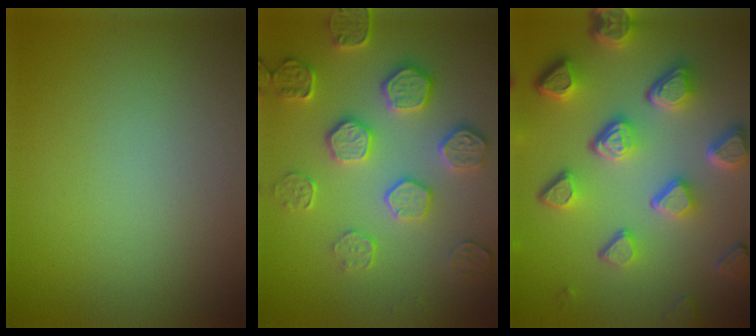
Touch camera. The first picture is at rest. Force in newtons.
{"total": 4.6, "press": 4.2, "slide": 1.7}
{"total": 7.6, "press": 5.7, "slide": 5.1}